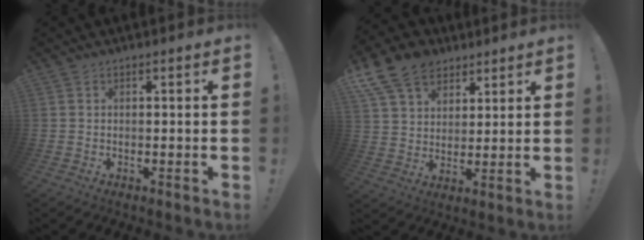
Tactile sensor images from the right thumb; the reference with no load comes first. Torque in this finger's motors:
{"motor_torque": [0.89, 0.91, 0.16, 0.11, 0.22]}